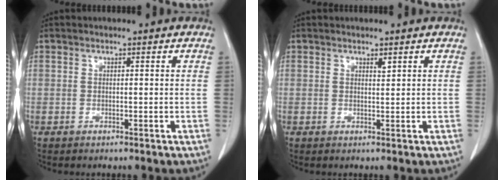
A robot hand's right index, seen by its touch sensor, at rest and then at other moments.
{"total": 0.7, "force": [0.6, 0.1, 0.5], "torque": [-0.012, -0.005, 0.009]}